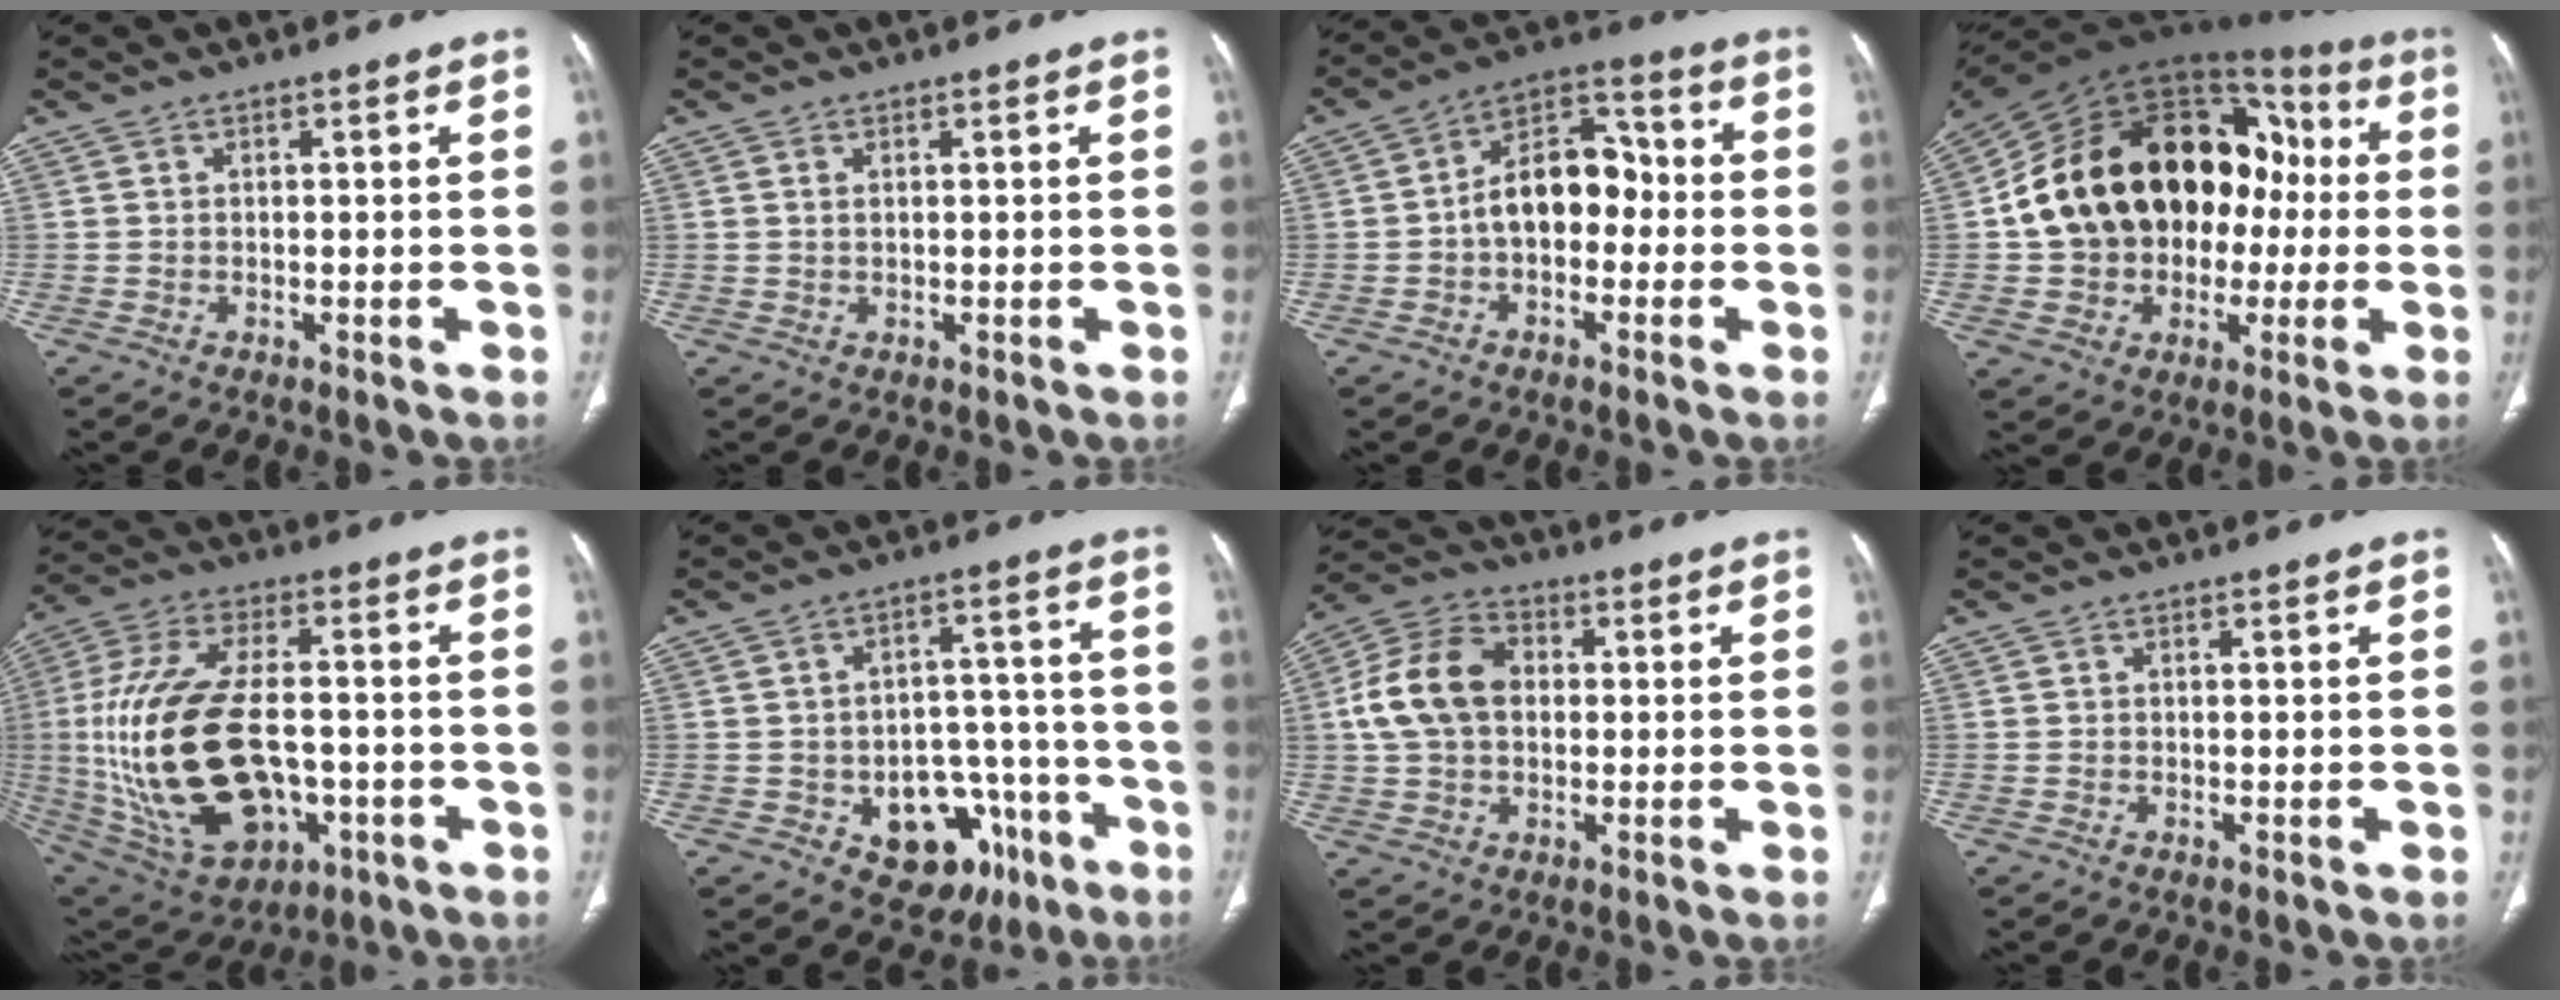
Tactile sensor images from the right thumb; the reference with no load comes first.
{"total": 0.8, "force": [0.4, 0.4, 0.6], "torque": [-0.015, 0.004, 0.009]}
{"total": 11.5, "force": [-1.3, 7.6, 8.6], "torque": [-0.107, 0.044, -0.035]}
{"total": 28.3, "force": [0.6, 19.6, 20.4], "torque": [-0.312, 0.050, 0.016]}
{"total": 26.3, "force": [-3.0, 14.7, 21.6], "torque": [-0.440, 0.004, -0.024]}
{"total": 14.0, "force": [-6.4, 9.5, 7.9], "torque": [-0.057, 0.053, -0.075]}
{"total": 12.6, "force": [1.2, 9.1, 8.6], "torque": [-0.158, 0.025, 0.015]}
{"total": 0.0}